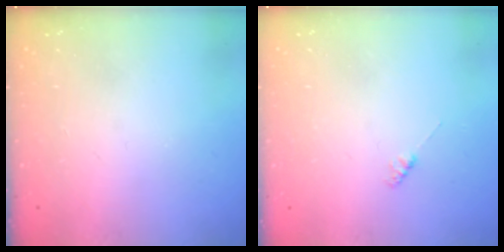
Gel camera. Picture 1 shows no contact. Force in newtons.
{"total": 2.3, "press": 2.3, "slide": 0.3}